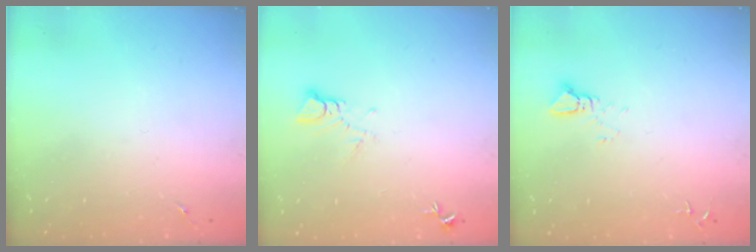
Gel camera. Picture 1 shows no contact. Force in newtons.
{"total": 3.5, "press": 3.4, "slide": 0.3}
{"total": 2.4, "press": 2.4, "slide": 0.1}